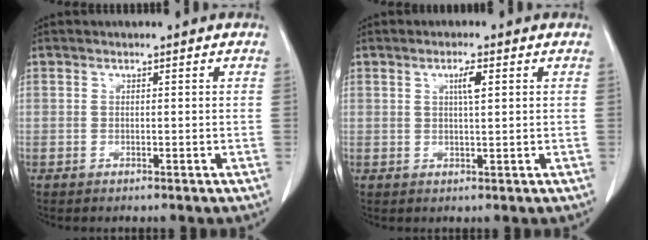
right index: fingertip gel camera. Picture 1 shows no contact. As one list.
[{"total": 2.5, "force": [0.9, 0.2, 2.4], "torque": [-0.041, 0.000, 0.015]}]